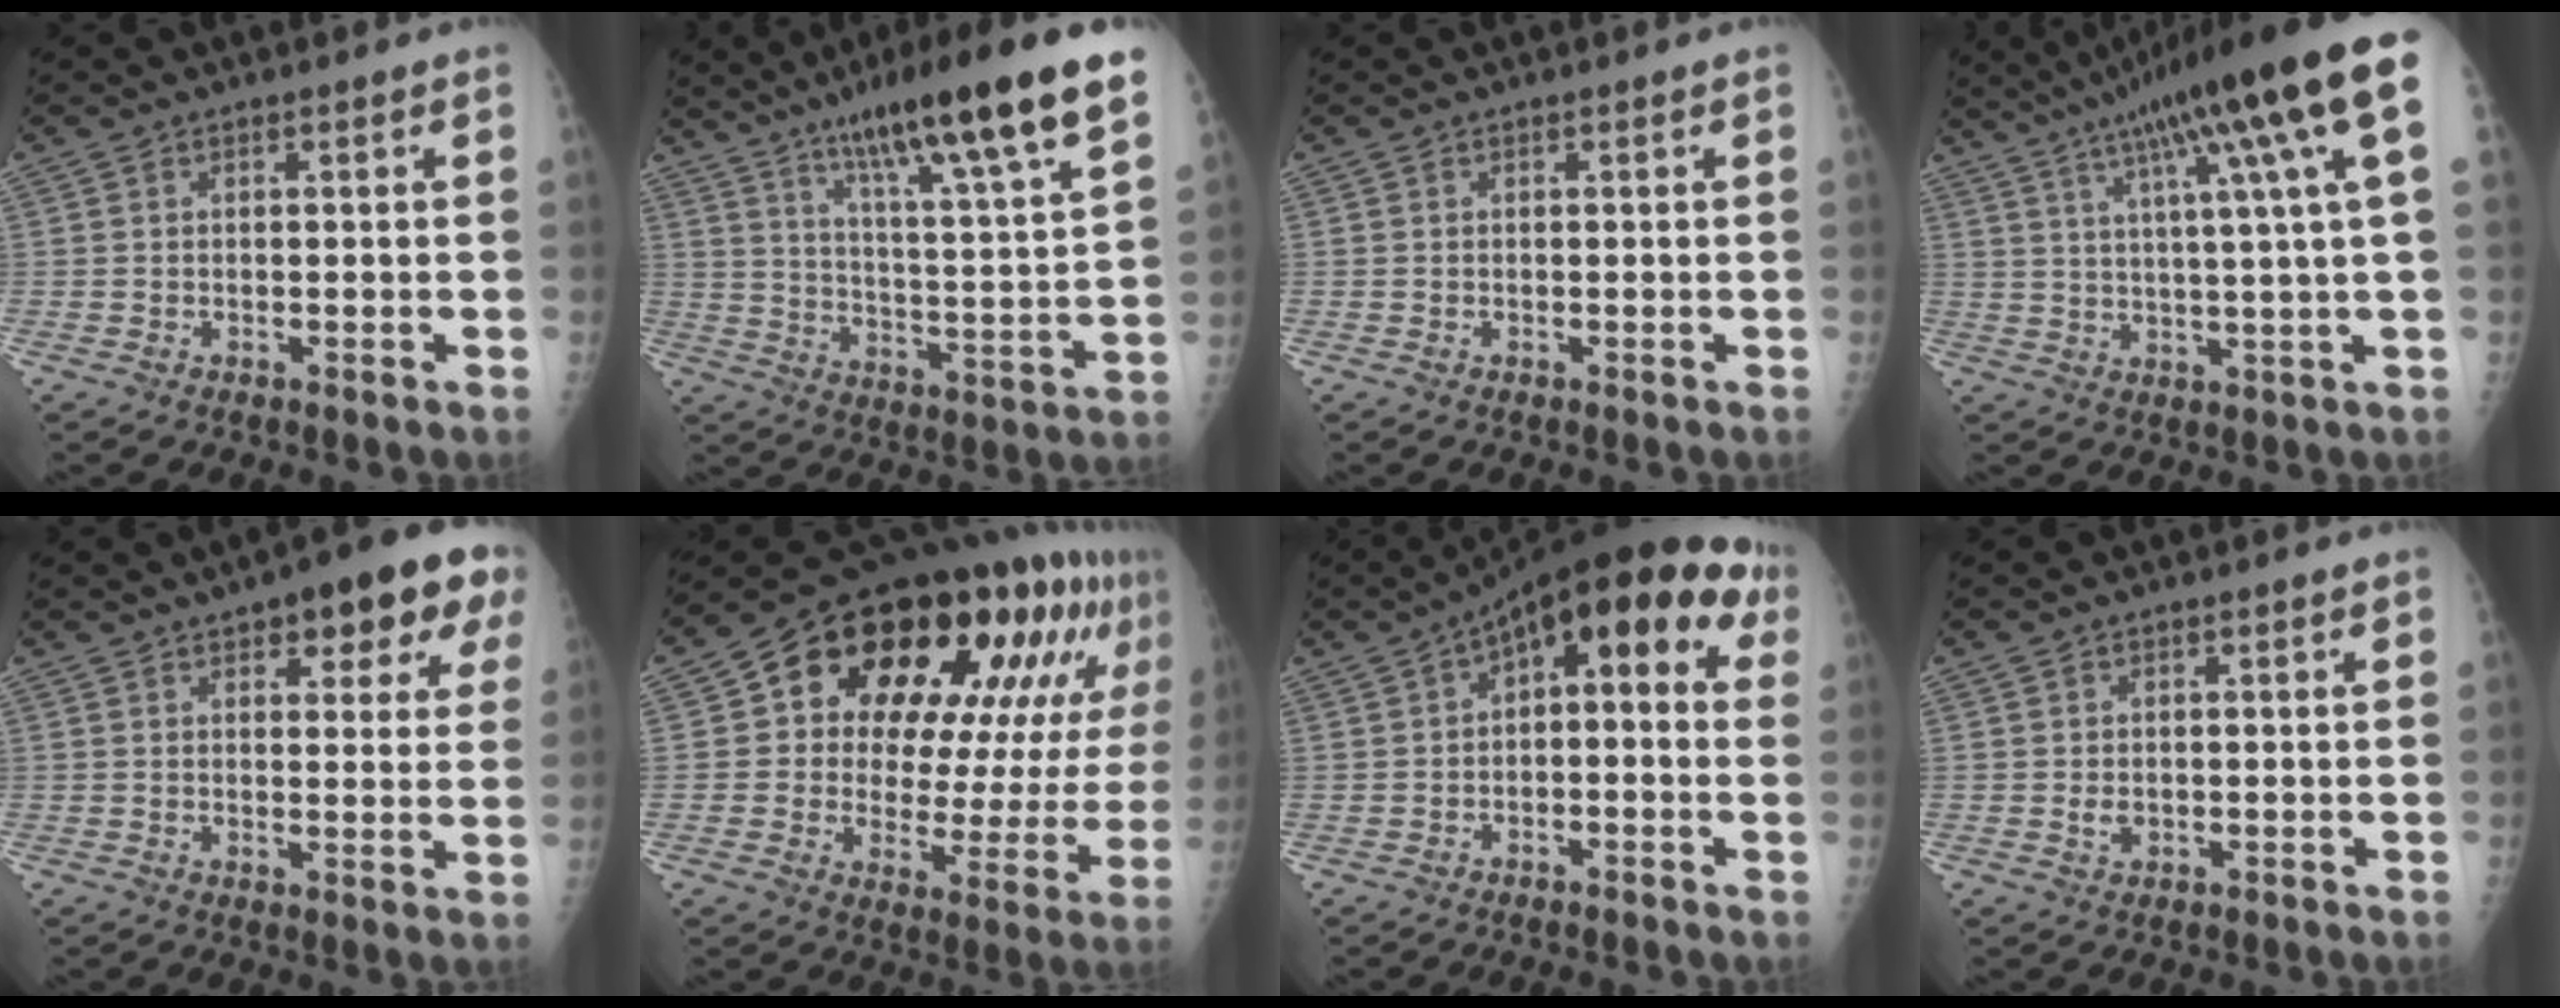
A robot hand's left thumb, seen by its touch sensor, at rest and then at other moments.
{"total": 22.4, "force": [14.3, 2.4, 17.1], "torque": [-0.254, -0.044, 0.228]}
{"total": 0.0}
{"total": 20.5, "force": [9.3, 1.0, 18.3], "torque": [-0.276, 0.010, 0.128]}
{"total": 12.8, "force": [6.8, 4.9, 9.7], "torque": [-0.082, -0.013, 0.078]}
{"total": 31.4, "force": [13.2, 15.0, 24.2], "torque": [-0.305, 0.028, 0.195]}
{"total": 14.6, "force": [3.6, 6.9, 12.4], "torque": [-0.130, 0.049, 0.036]}
{"total": 1.7, "force": [-0.2, 1.2, 1.1], "torque": [-0.016, 0.002, -0.002]}